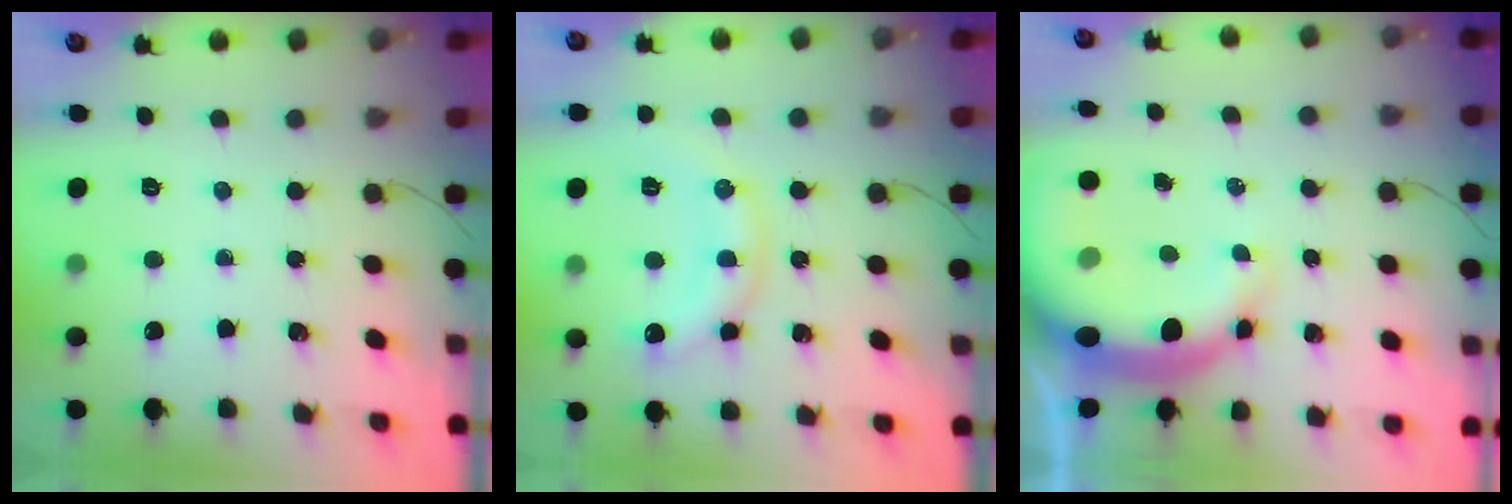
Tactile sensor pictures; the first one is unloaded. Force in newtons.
{"total": 10.3, "press": 10.3, "slide": 0.8}
{"total": 11.3, "press": 10.9, "slide": 3.0}